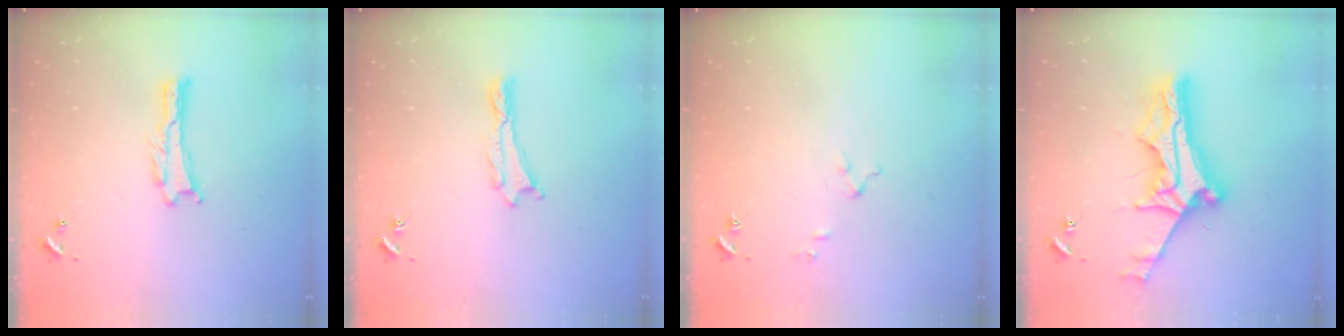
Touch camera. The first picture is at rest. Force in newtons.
{"total": 0.0}
{"total": 2.6, "press": 2.6, "slide": 0.3}
{"total": 12.3, "press": 12.3, "slide": 1.1}